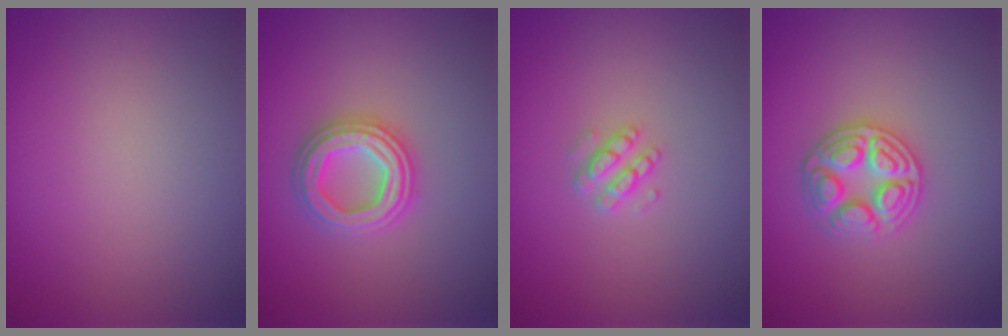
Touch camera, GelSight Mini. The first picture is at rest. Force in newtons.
{"total": 4.3, "press": 4.3, "slide": 0.6}
{"total": 1.9, "press": 1.9, "slide": 0.3}
{"total": 3.5, "press": 3.4, "slide": 0.5}